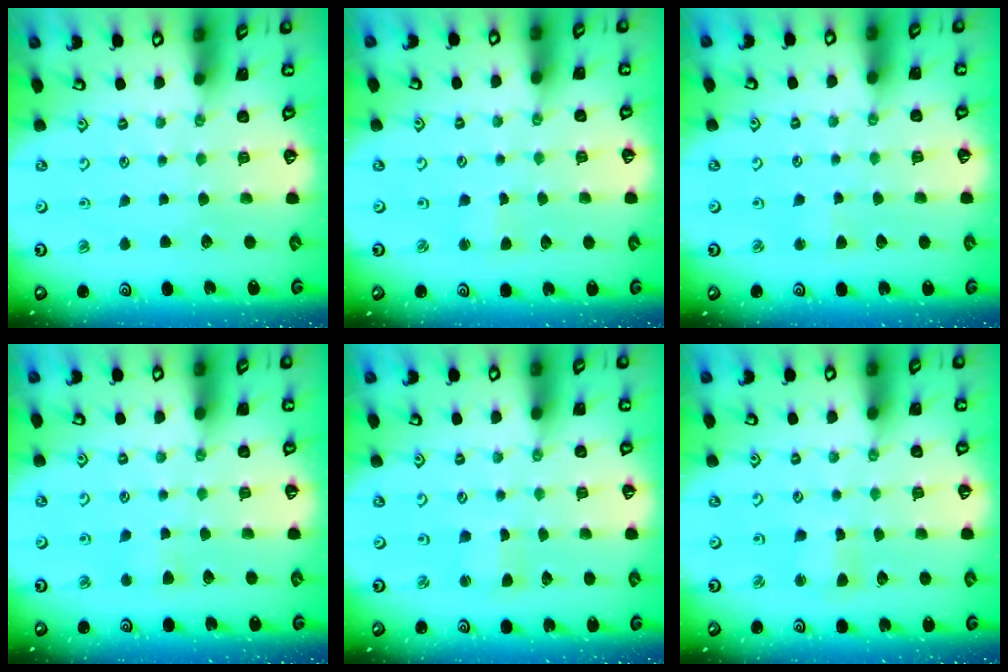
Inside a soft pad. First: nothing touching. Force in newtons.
{"total": 1.6, "press": 1.6, "slide": 0.3}
{"total": 1.8, "press": 1.7, "slide": 0.3}
{"total": 2.7, "press": 2.7, "slide": 0.4}
{"total": 2.2, "press": 2.2, "slide": 0.2}
{"total": 2.5, "press": 2.5, "slide": 0.3}